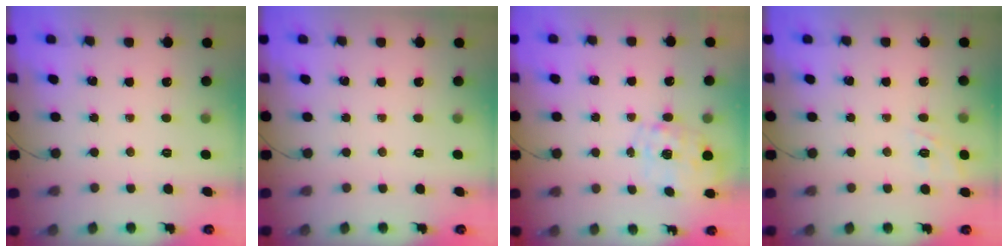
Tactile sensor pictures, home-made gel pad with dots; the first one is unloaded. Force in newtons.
{"total": 0.0}
{"total": 8.2, "press": 8.2, "slide": 0.8}
{"total": 3.1, "press": 2.7, "slide": 1.4}